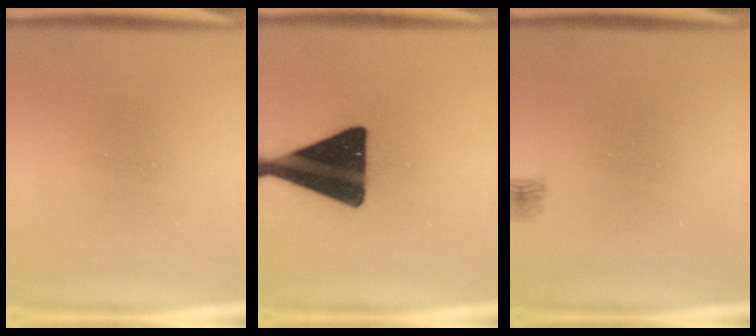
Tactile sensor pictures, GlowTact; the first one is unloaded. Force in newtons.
{"total": 18.3}
{"total": 1.6}